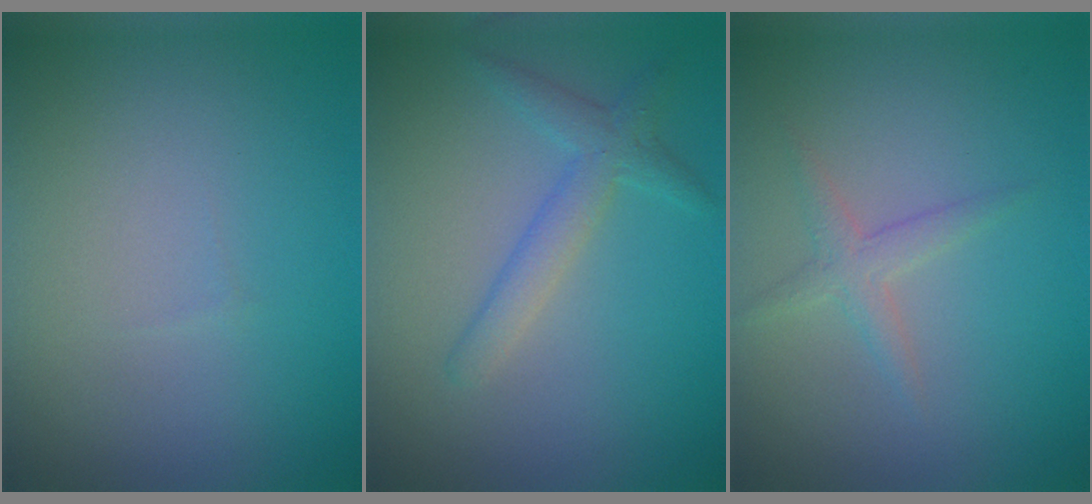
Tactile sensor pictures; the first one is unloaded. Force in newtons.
{"total": 2.6, "press": 2.6, "slide": 0.1}
{"total": 1.6, "press": 1.6, "slide": 0.1}